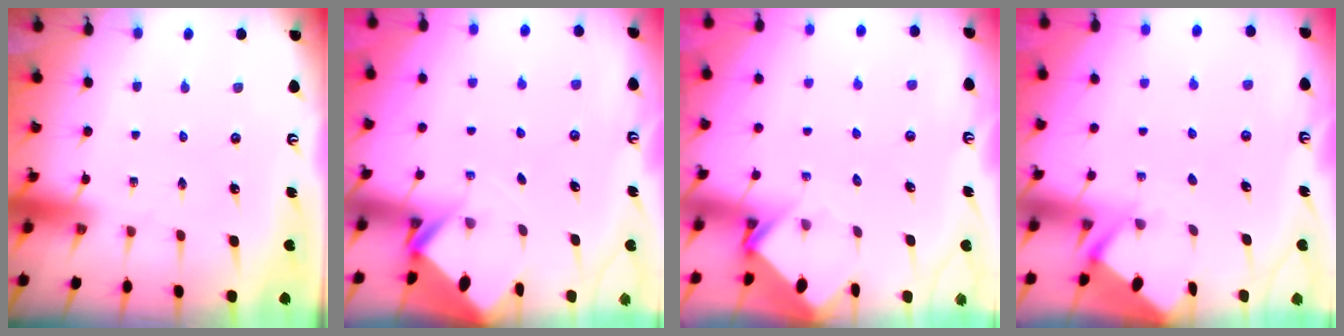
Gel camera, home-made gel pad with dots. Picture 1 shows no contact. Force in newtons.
{"total": 2.6, "press": 2.6, "slide": 0.1}
{"total": 3.9, "press": 3.9, "slide": 0.3}
{"total": 2.7, "press": 2.7, "slide": 0.2}